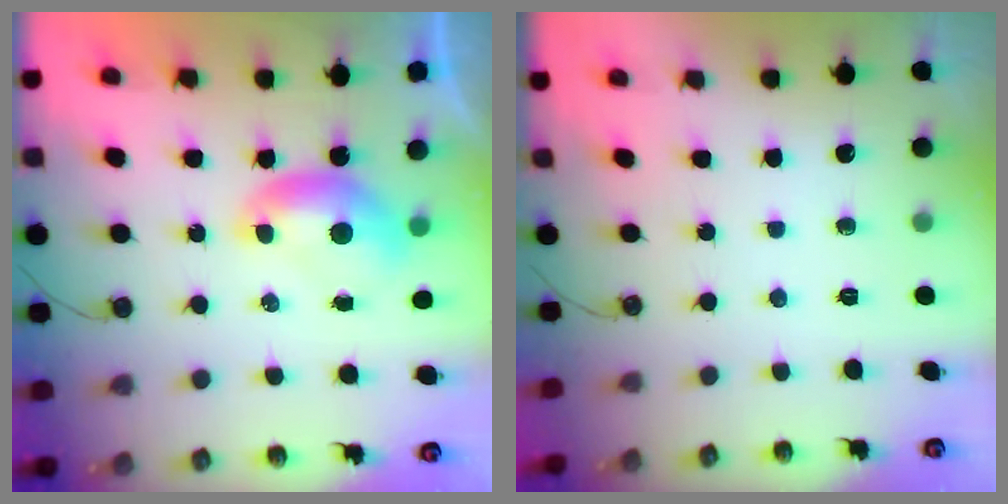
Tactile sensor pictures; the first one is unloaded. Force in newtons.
{"total": 0.0}